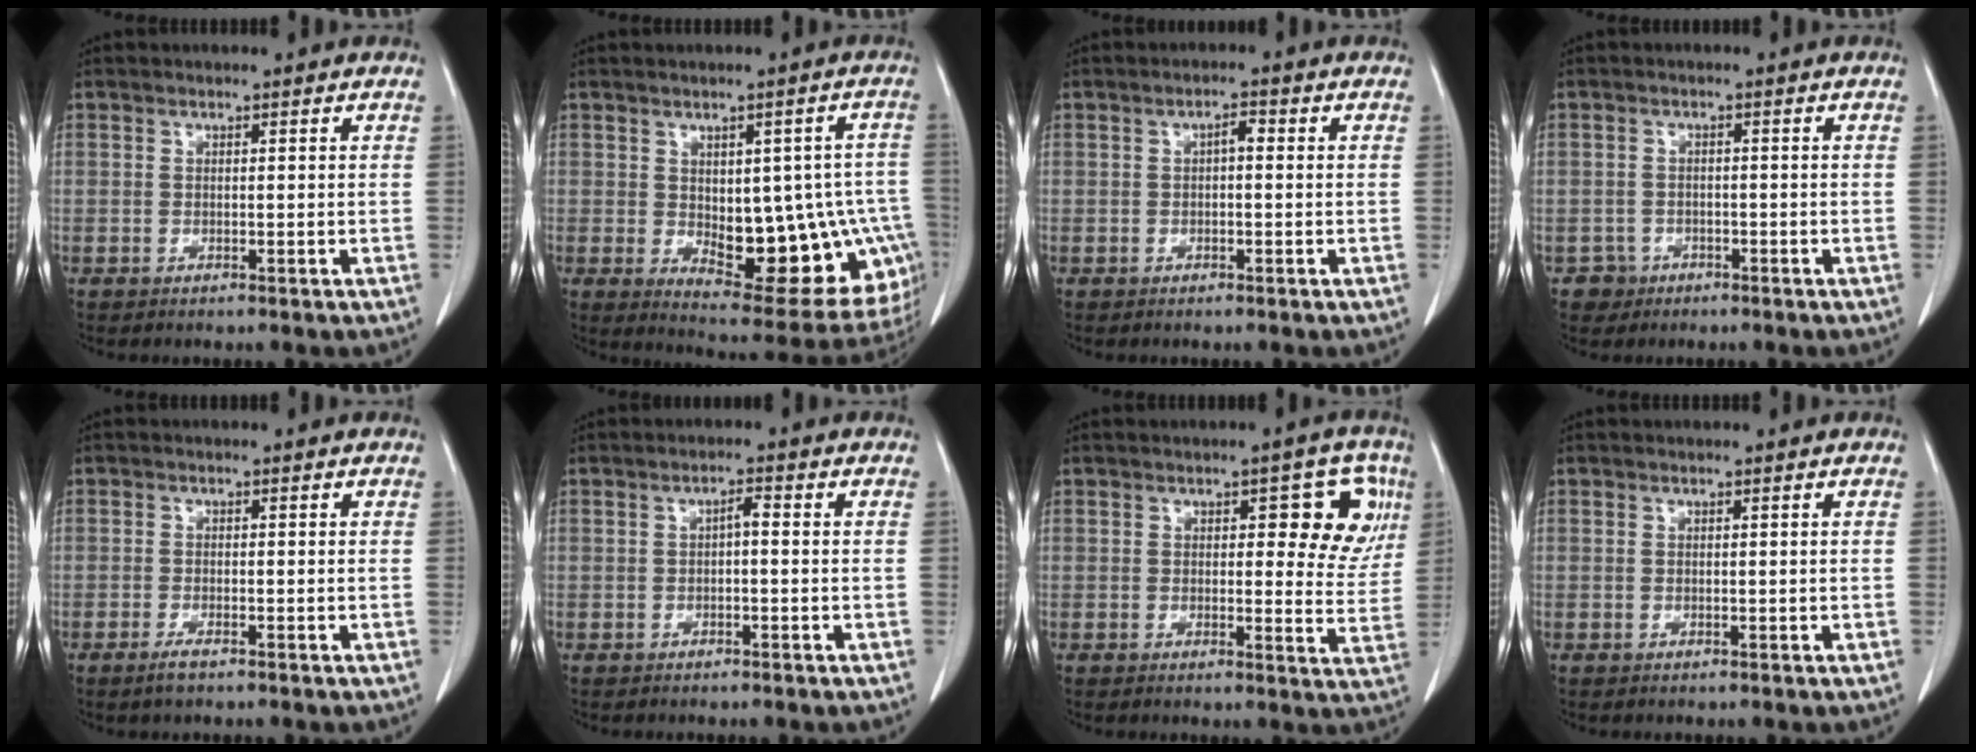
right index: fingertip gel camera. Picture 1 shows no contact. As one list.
[{"total": 18.8, "force": [-3.0, 8.7, 16.4], "torque": [-0.147, 0.018, -0.012]}, {"total": 1.7, "force": [0.1, 0.7, 1.6], "torque": [-0.027, 0.005, 0.001]}, {"total": 2.8, "force": [-1.4, 2.3, -0.5], "torque": [0.011, 0.013, -0.025]}, {"total": 1.8, "force": [-1.4, 0.3, 1.2], "torque": [-0.029, -0.003, -0.025]}, {"total": 1.6, "force": [-0.1, 0.4, 1.5], "torque": [-0.026, 0.005, -0.003]}, {"total": 8.0, "force": [2.8, 3.5, 6.6], "torque": [-0.056, 0.011, 0.027]}, {"total": 0.0}]